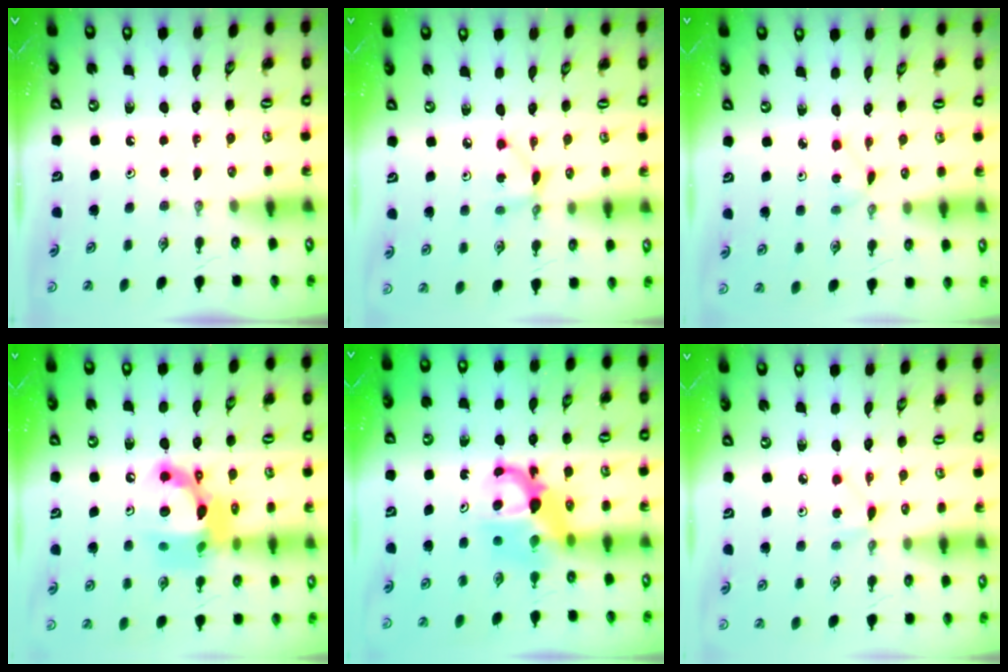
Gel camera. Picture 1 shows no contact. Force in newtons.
{"total": 3.5, "press": 3.5, "slide": 0.1}
{"total": 1.6, "press": 1.6, "slide": 0.2}
{"total": 15.9, "press": 15.9, "slide": 0.9}
{"total": 6.8, "press": 6.7, "slide": 0.4}
{"total": 4.1, "press": 4.1, "slide": 0.4}